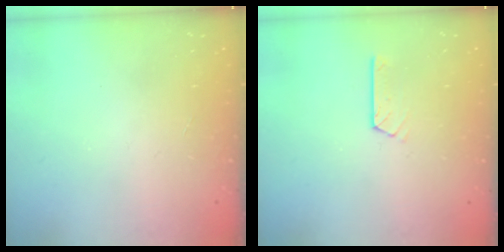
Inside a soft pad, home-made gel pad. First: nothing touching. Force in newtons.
{"total": 3.5, "press": 3.5, "slide": 0.3}